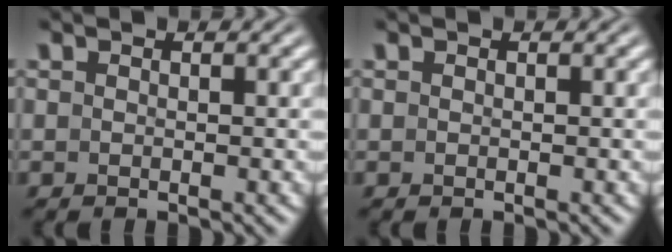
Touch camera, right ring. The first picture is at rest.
{"total": 0.0}